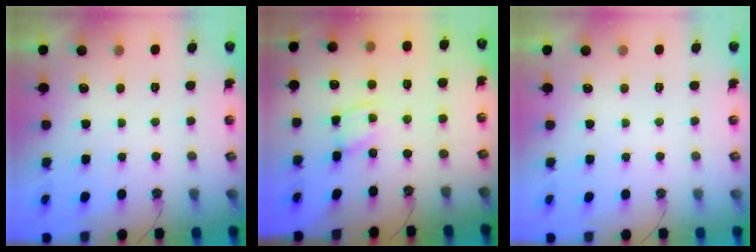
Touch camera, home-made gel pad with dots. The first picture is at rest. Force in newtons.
{"total": 2.4, "press": 2.4, "slide": 0.1}
{"total": 0.0}